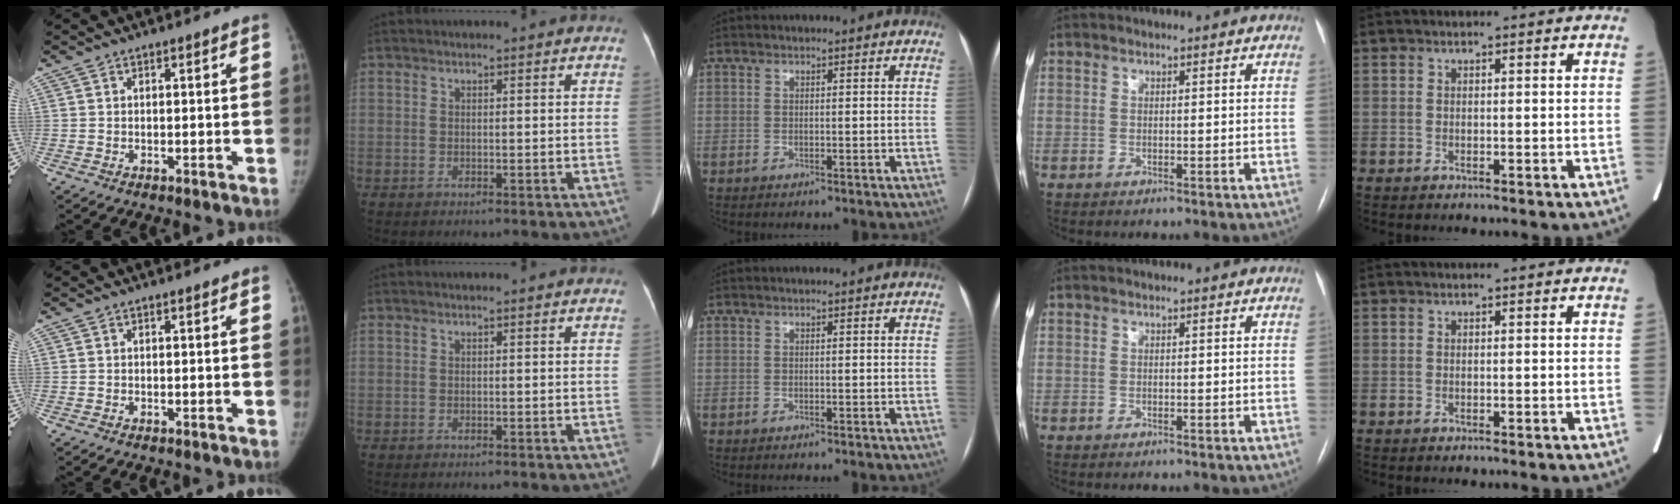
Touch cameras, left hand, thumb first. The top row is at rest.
{}